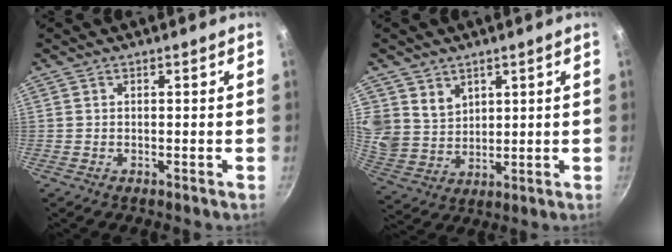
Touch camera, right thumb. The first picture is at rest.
{"total": 8.6, "force": [4.3, 6.9, 2.8], "torque": [-0.030, -0.025, 0.095]}